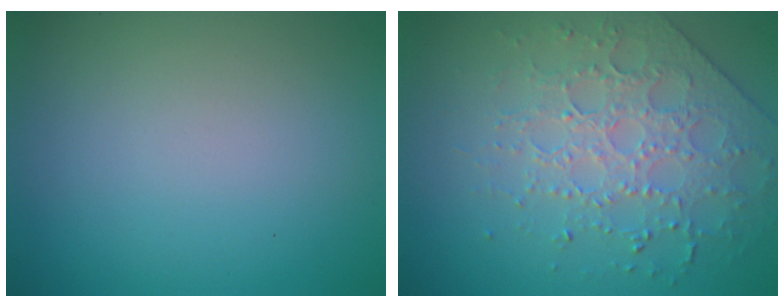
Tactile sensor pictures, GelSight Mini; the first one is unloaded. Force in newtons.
{"total": 3.8, "press": 3.7, "slide": 0.7}